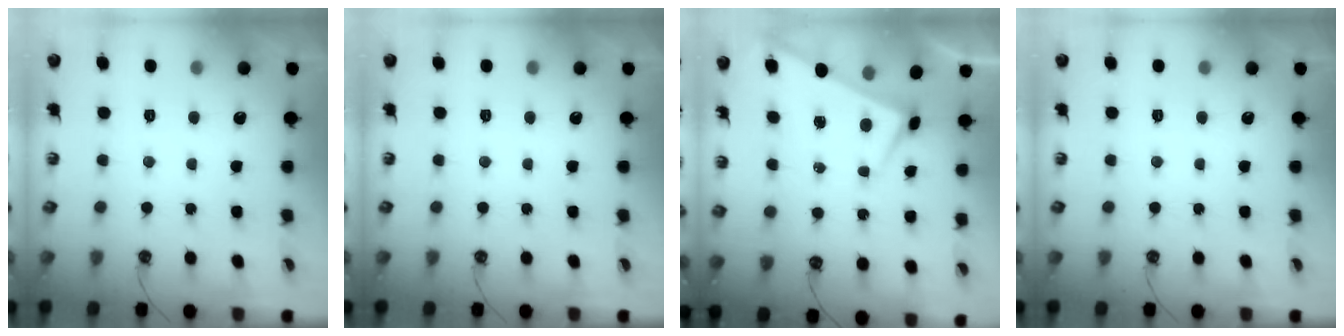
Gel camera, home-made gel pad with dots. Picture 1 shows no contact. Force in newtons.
{"total": 0.0}
{"total": 1.8, "press": 1.8, "slide": 0.2}
{"total": 0.0}